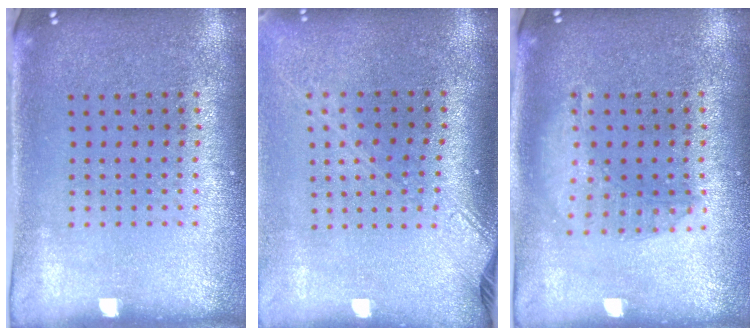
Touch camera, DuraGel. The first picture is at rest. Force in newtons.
{"total": 2.1, "press": 1.6, "slide": 1.4}
{"total": 1.3, "press": 1.3, "slide": 0.4}